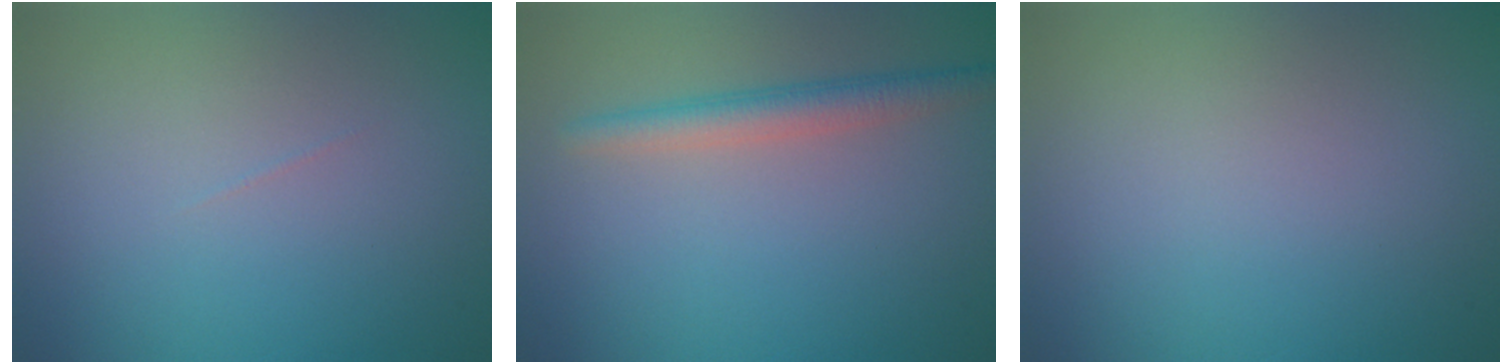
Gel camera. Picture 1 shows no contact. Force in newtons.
{"total": 2.7, "press": 2.7, "slide": 0.2}
{"total": 0.0}